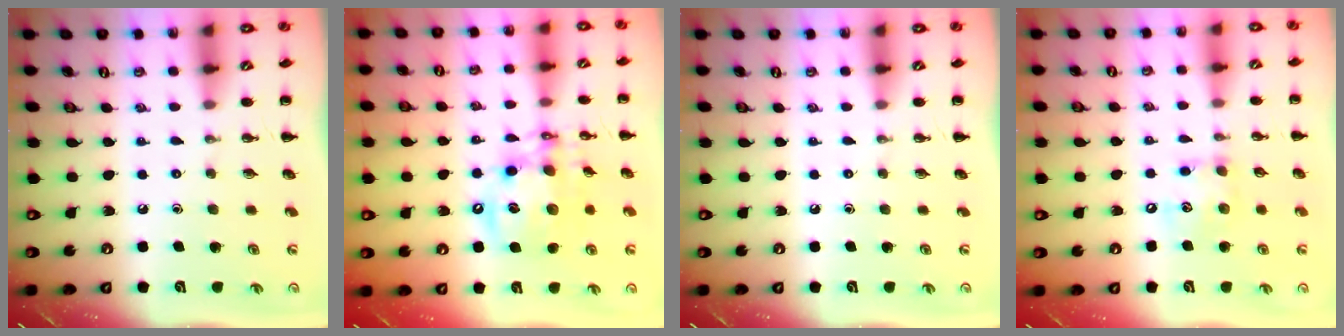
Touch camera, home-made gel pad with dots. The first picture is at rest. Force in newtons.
{"total": 14.1, "press": 13.8, "slide": 3.0}
{"total": 0.0}
{"total": 8.2, "press": 8.2, "slide": 0.9}